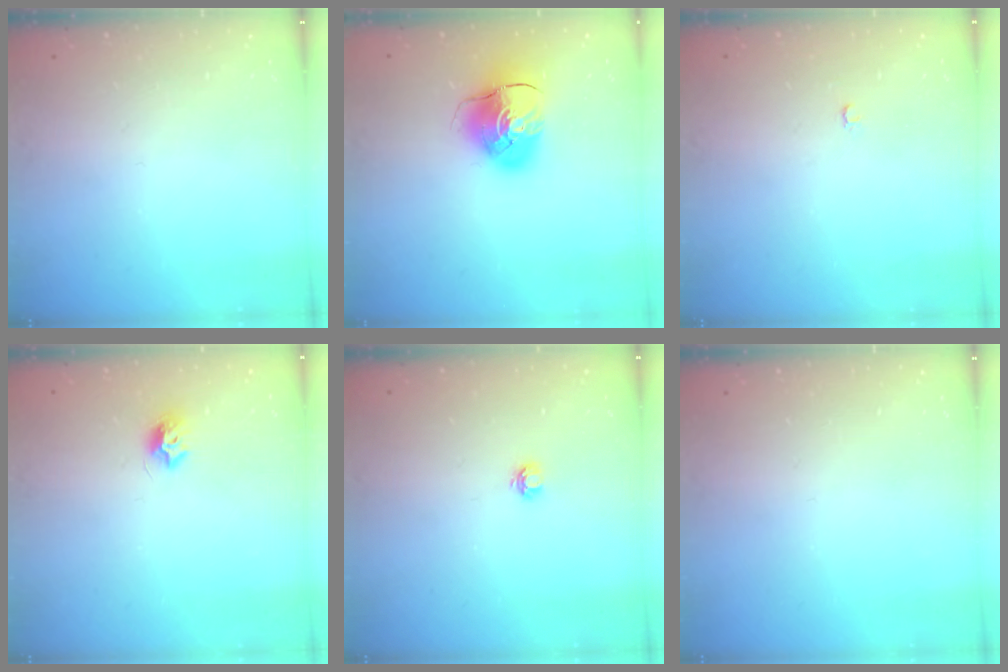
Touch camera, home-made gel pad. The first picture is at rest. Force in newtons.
{"total": 9.1, "press": 9.0, "slide": 1.2}
{"total": 2.0, "press": 2.0, "slide": 0.4}
{"total": 7.1, "press": 7.0, "slide": 0.3}
{"total": 3.9, "press": 3.9, "slide": 0.5}
{"total": 0.0}